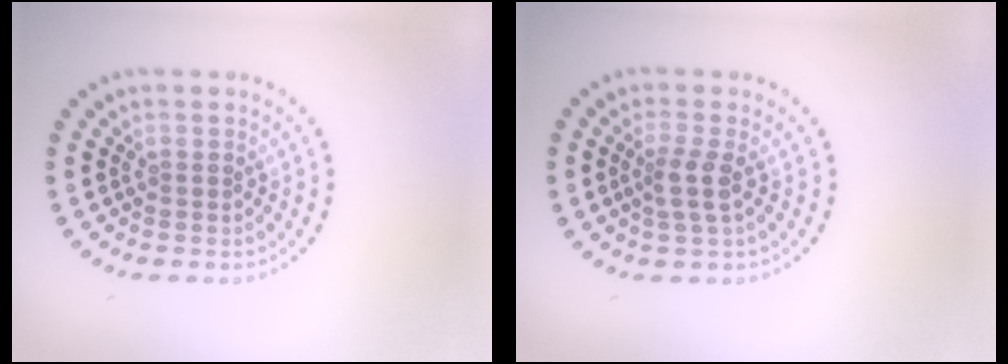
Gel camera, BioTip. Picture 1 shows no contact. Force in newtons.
{"total": 2.1, "press": 1.7, "slide": 1.1}